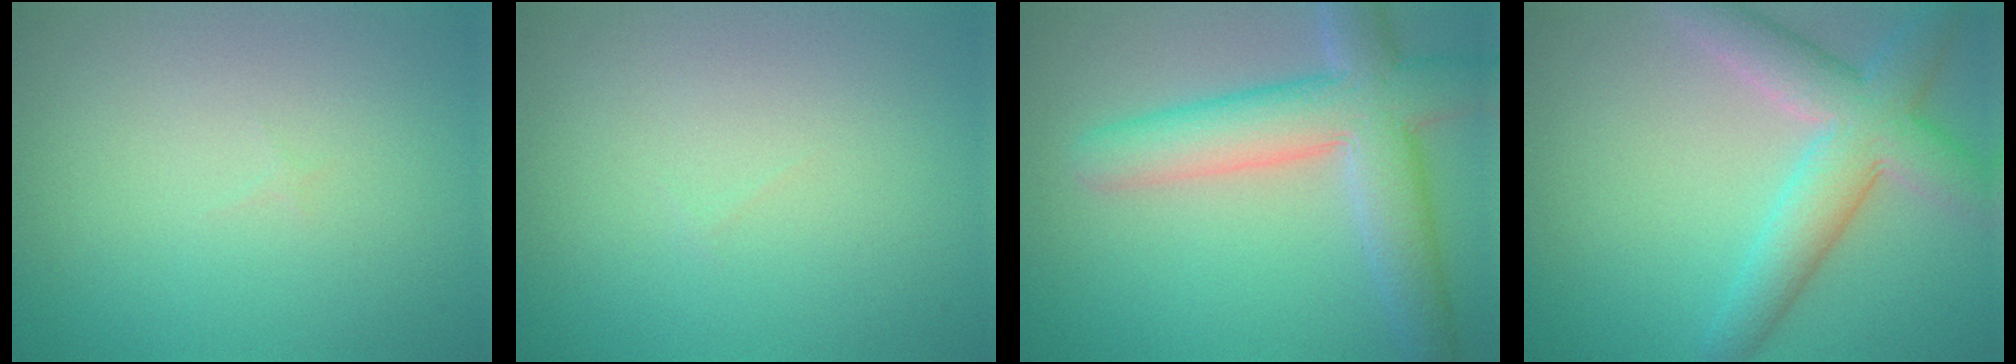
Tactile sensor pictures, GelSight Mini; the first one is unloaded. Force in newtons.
{"total": 0.0}
{"total": 7.6, "press": 7.6, "slide": 0.6}
{"total": 6.2, "press": 6.2, "slide": 0.4}